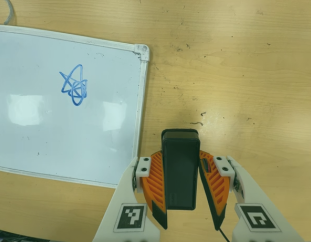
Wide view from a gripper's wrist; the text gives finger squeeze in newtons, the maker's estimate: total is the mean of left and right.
{"total": 6.4, "left": 5.0, "right": 7.9}